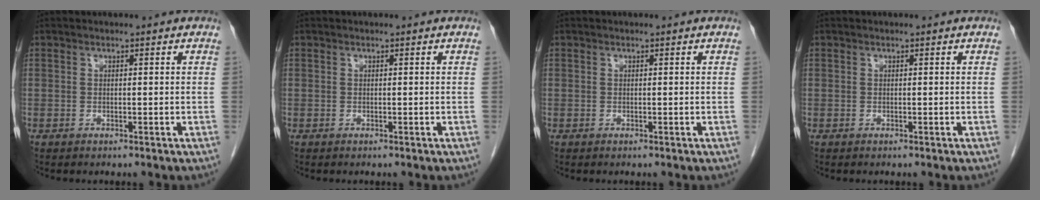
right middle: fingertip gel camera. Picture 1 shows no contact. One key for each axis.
{"total": 0.0}
{"total": 0.0}
{"total": 0.0}